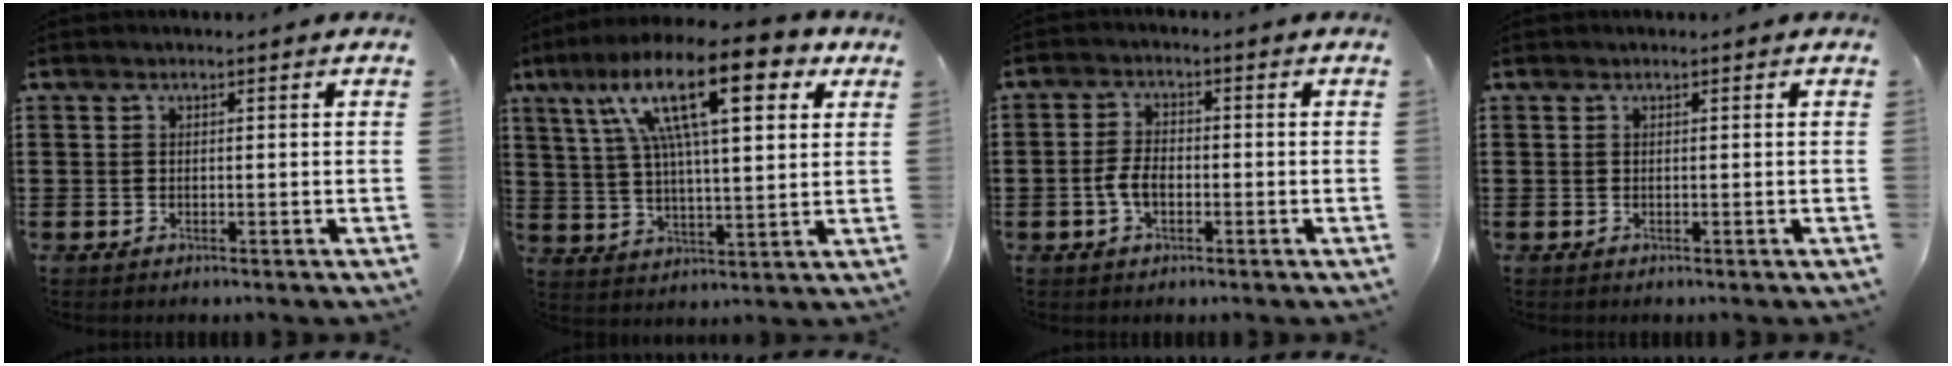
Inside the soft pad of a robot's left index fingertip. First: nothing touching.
{"total": 18.3, "force": [8.9, 5.2, 15.1], "torque": [-0.270, -0.007, 0.139]}
{"total": 3.9, "force": [-1.1, 2.0, 3.2], "torque": [-0.080, -0.003, -0.025]}
{"total": 0.0}